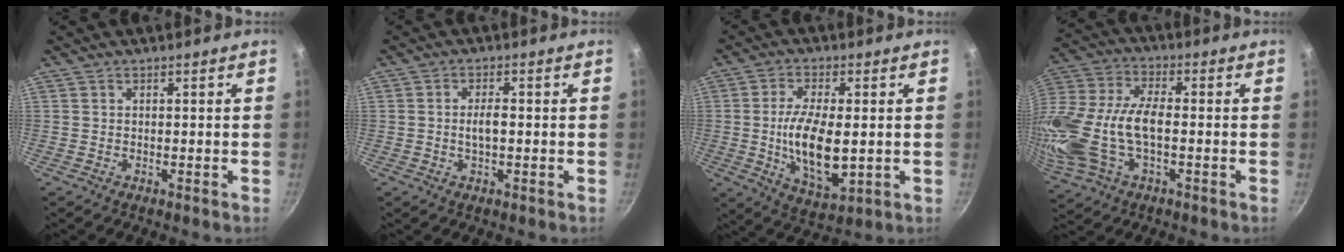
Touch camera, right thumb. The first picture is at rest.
{"total": 3.1, "force": [-0.3, 1.3, 2.8], "torque": [-0.047, 0.009, -0.006]}
{"total": 13.0, "force": [-0.5, 5.6, 11.8], "torque": [-0.219, -0.010, -0.002]}
{"total": 20.1, "force": [-2.7, 10.5, 17.0], "torque": [-0.376, 0.011, -0.060]}